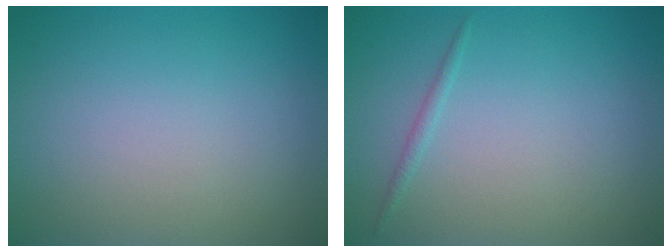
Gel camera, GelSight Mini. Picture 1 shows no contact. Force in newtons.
{"total": 0.7, "press": 0.7, "slide": 0.0}